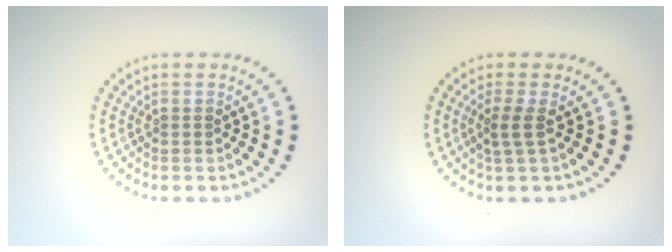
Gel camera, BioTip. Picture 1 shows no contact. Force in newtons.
{"total": 1.9, "press": 1.3, "slide": 1.3}